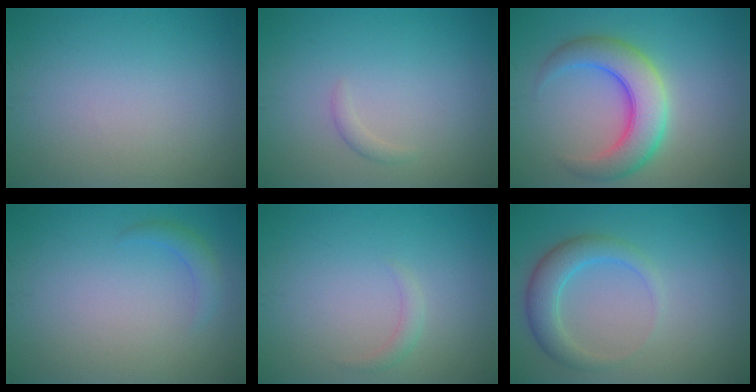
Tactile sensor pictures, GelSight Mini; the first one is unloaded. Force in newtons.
{"total": 0.8, "press": 0.8, "slide": 0.0}
{"total": 6.4, "press": 6.4, "slide": 0.1}
{"total": 1.4, "press": 1.4, "slide": 0.0}
{"total": 1.0, "press": 1.0, "slide": 0.0}
{"total": 3.5, "press": 3.5, "slide": 0.1}